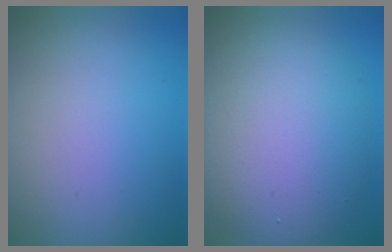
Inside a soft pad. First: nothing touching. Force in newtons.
{"total": 7.8, "press": 7.8, "slide": 0.4}